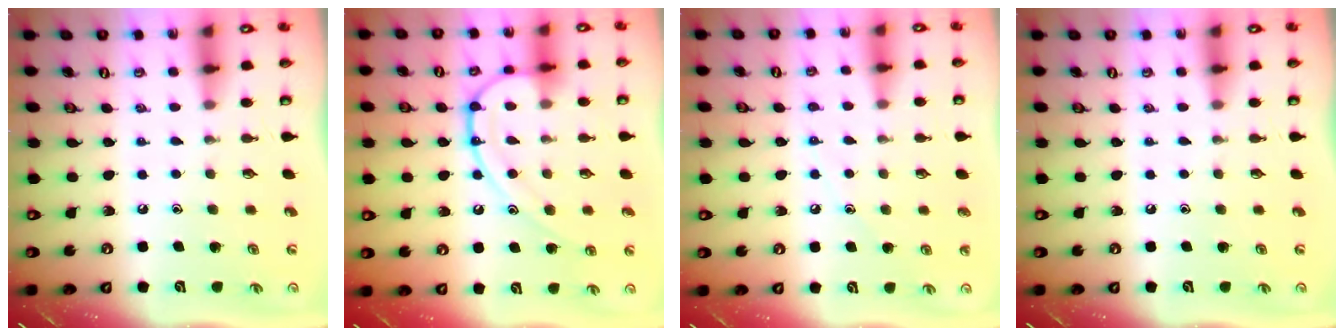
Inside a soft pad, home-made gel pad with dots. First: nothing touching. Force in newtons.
{"total": 13.1, "press": 13.0, "slide": 1.4}
{"total": 6.4, "press": 6.3, "slide": 0.7}
{"total": 0.0}